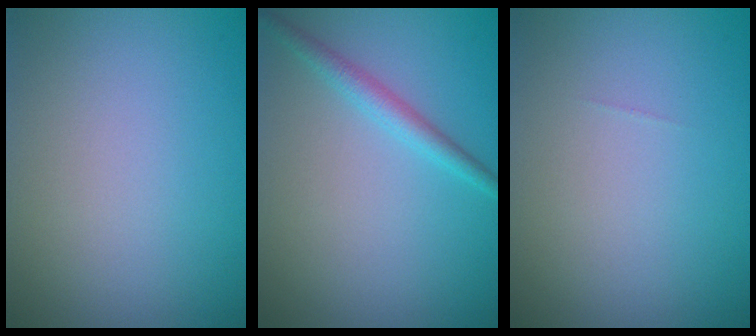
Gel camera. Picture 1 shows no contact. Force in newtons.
{"total": 2.0, "press": 2.0, "slide": 0.1}
{"total": 0.0}